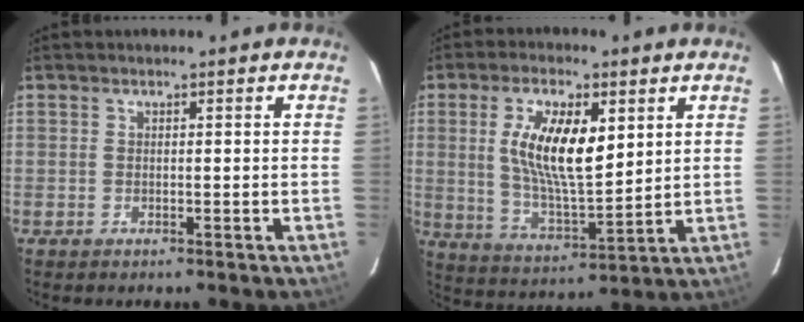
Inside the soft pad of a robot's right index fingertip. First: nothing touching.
{"total": 13.6, "force": [3.8, 4.8, 12.1], "torque": [-0.229, 0.001, 0.076]}